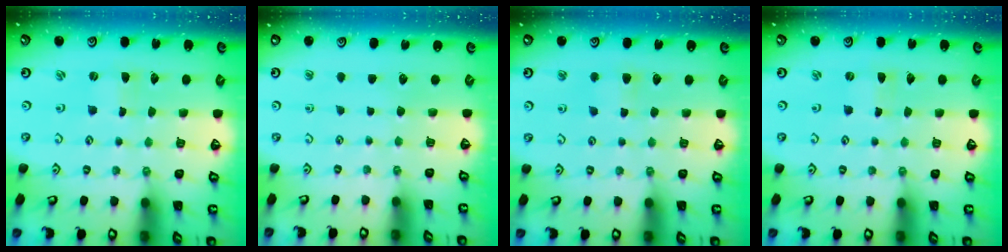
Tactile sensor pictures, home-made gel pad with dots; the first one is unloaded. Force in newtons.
{"total": 0.0}
{"total": 2.8, "press": 2.8, "slide": 0.5}
{"total": 0.0}